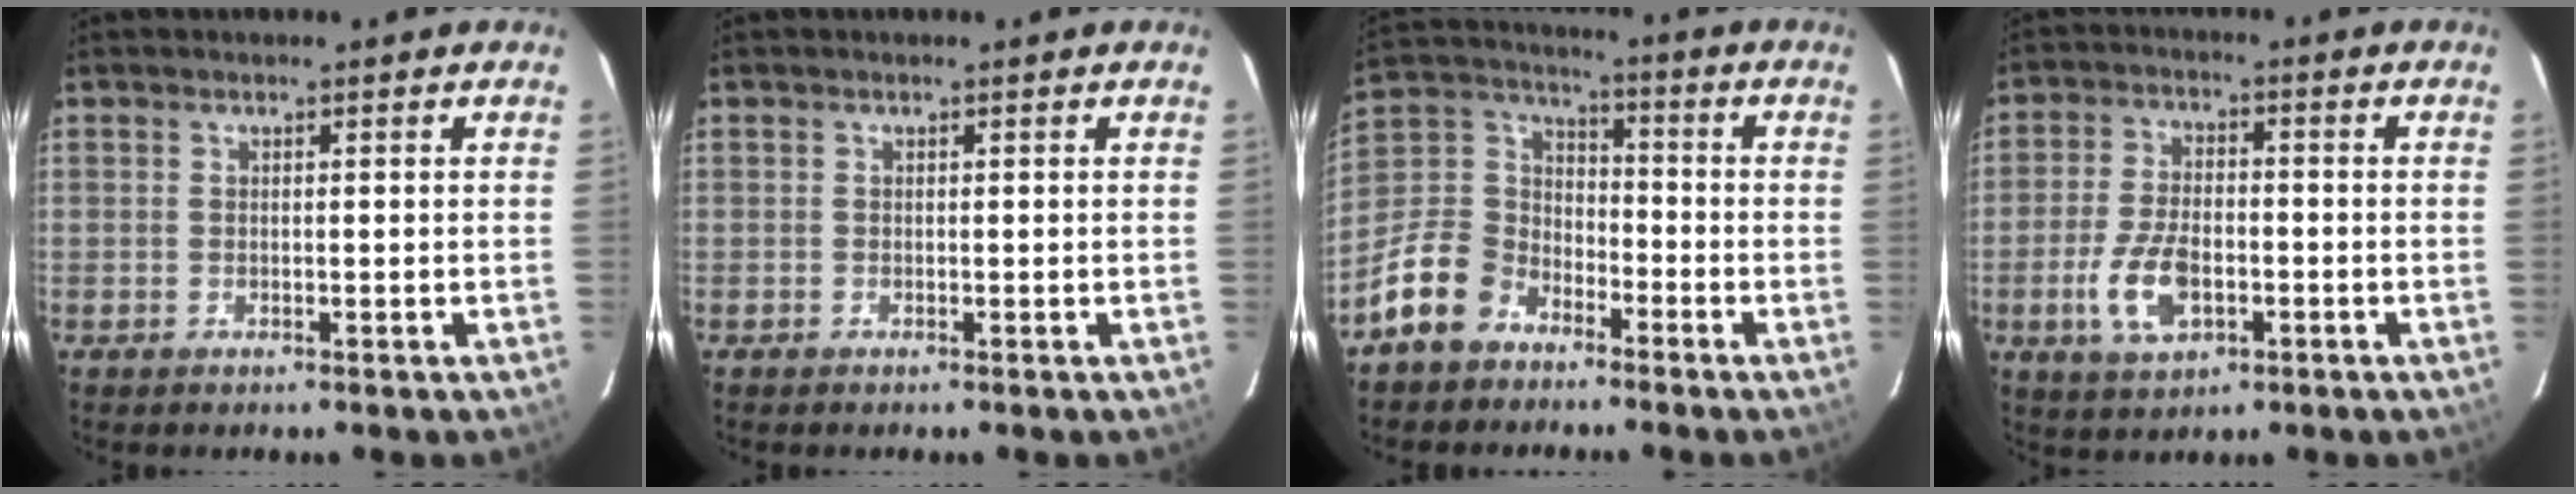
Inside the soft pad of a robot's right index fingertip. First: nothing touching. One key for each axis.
{"total": 0.0}
{"total": 11.8, "fx": -7.8, "fy": 7.8, "fz": 4.3, "tx": -0.109, "ty": 0.043, "tz": -0.144}
{"total": 9.6, "fx": -3.2, "fy": 5.2, "fz": 7.4, "tx": -0.161, "ty": -0.002, "tz": -0.055}